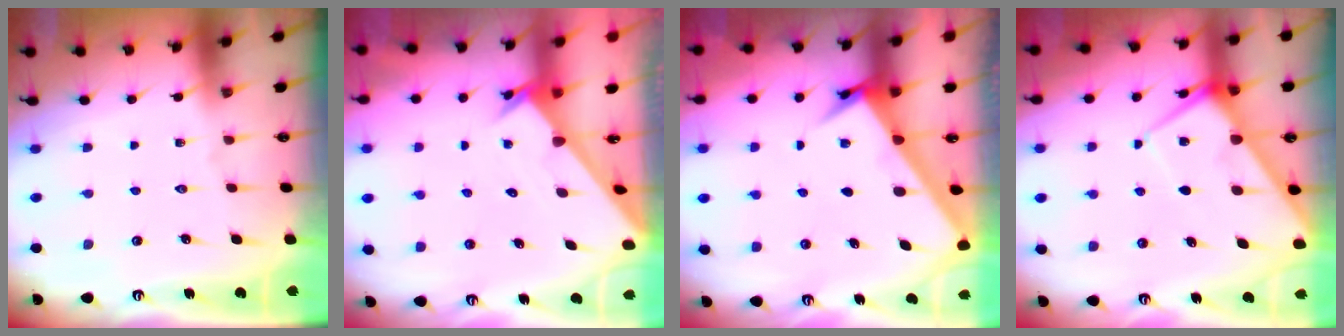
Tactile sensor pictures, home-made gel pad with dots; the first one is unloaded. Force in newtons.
{"total": 2.1, "press": 2.1, "slide": 0.1}
{"total": 4.2, "press": 4.2, "slide": 0.5}
{"total": 6.6, "press": 6.5, "slide": 0.7}